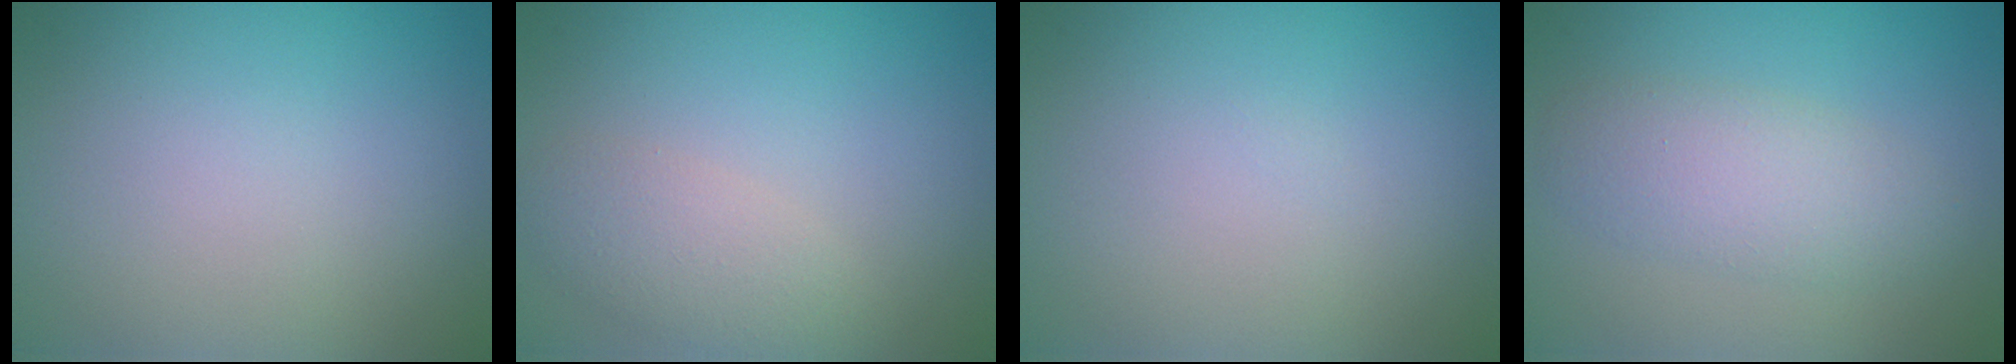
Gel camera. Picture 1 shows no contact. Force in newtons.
{"total": 2.7, "press": 2.7, "slide": 0.2}
{"total": 0.0}
{"total": 3.5, "press": 3.5, "slide": 0.3}